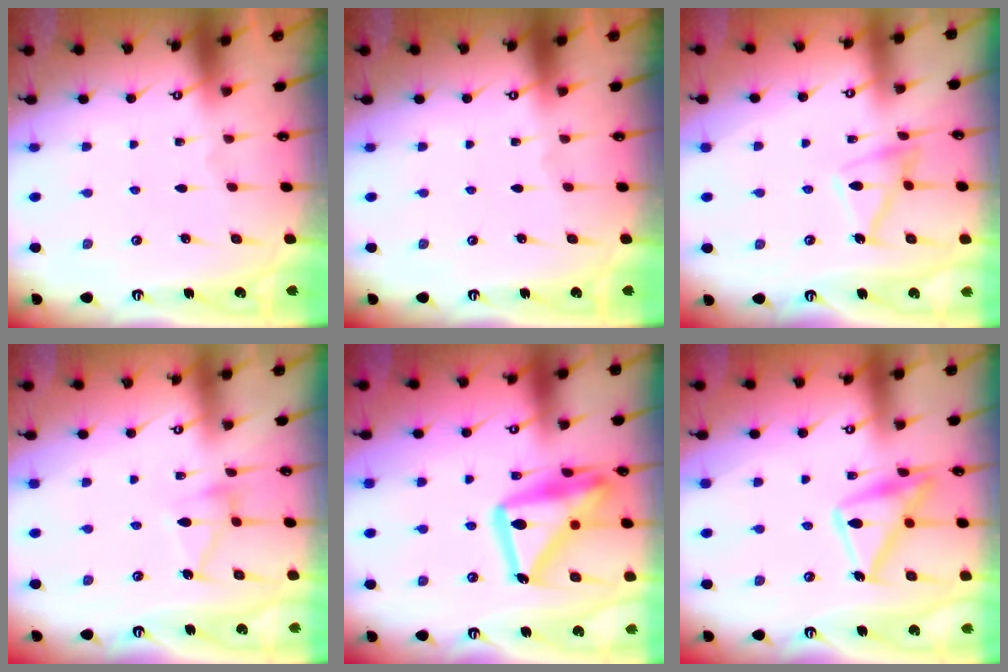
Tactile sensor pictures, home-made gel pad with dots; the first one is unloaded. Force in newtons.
{"total": 0.0}
{"total": 11.9, "press": 11.9, "slide": 0.7}
{"total": 8.7, "press": 8.6, "slide": 0.6}
{"total": 22.8, "press": 22.8, "slide": 1.8}
{"total": 17.1, "press": 17.1, "slide": 1.2}